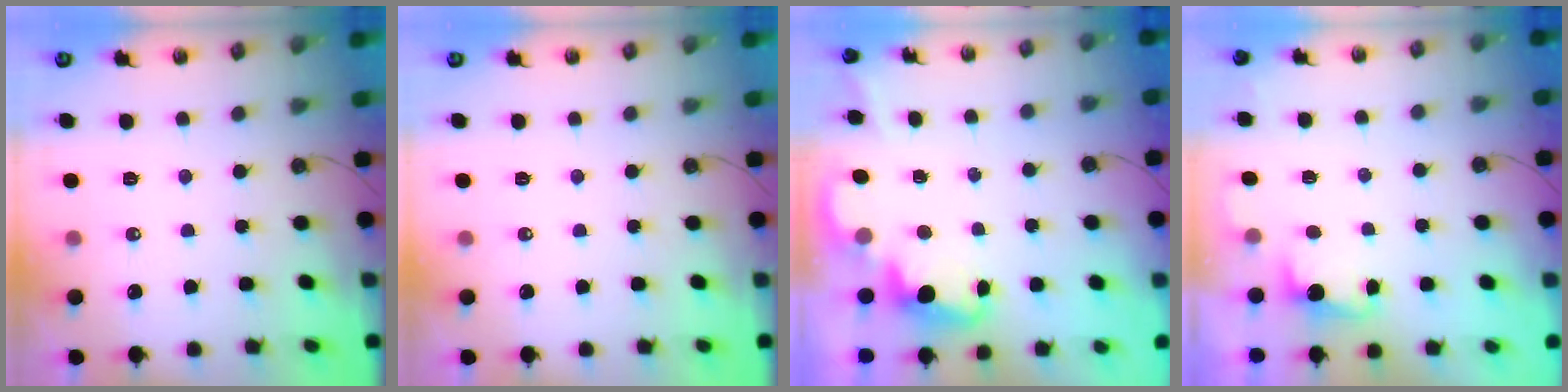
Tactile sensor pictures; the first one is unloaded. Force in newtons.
{"total": 0.0}
{"total": 2.4, "press": 2.3, "slide": 0.5}
{"total": 1.9, "press": 1.6, "slide": 0.9}